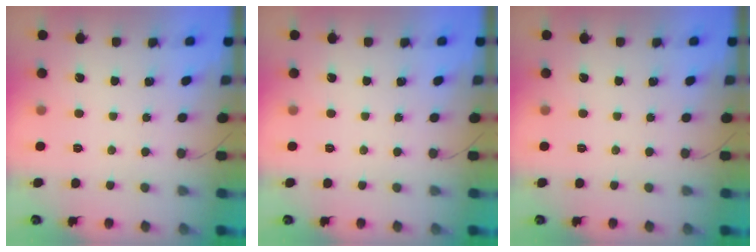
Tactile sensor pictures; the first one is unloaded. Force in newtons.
{"total": 0.0}
{"total": 0.0}